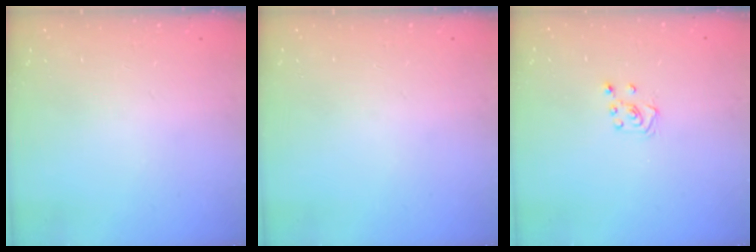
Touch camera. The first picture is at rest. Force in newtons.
{"total": 0.0}
{"total": 3.2, "press": 3.2, "slide": 0.4}